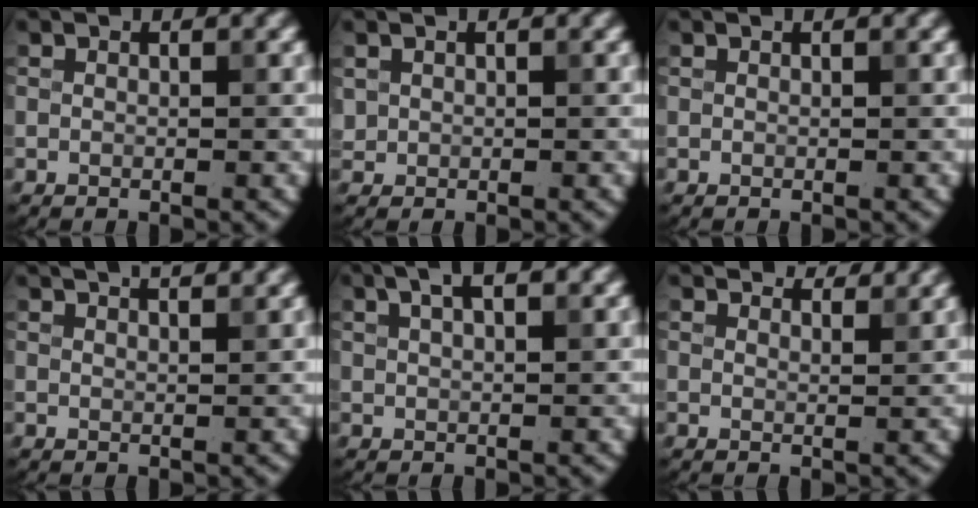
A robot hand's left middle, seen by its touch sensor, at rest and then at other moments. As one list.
[{"total": 0.7, "force": [0.1, 0.7, 0.0], "torque": [0.004, -0.001, 0.010]}, {"total": 0.0}, {"total": 3.6, "force": [3.2, 0.5, 1.4], "torque": [-0.014, 0.017, 0.038]}, {"total": 3.7, "force": [2.3, 1.3, 2.6], "torque": [-0.043, 0.014, 0.035]}, {"total": 3.6, "force": [3.5, 0.4, 0.9], "torque": [-0.026, 0.010, 0.043]}]